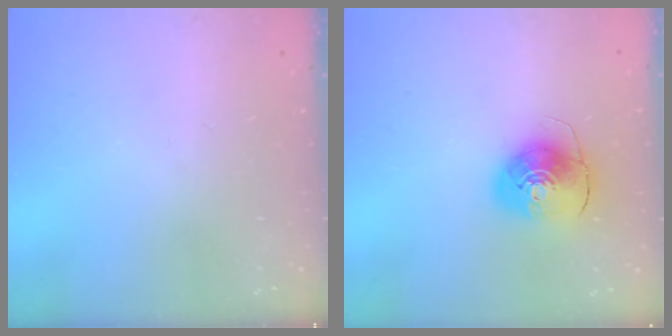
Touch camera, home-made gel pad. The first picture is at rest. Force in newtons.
{"total": 9.3, "press": 9.3, "slide": 1.1}